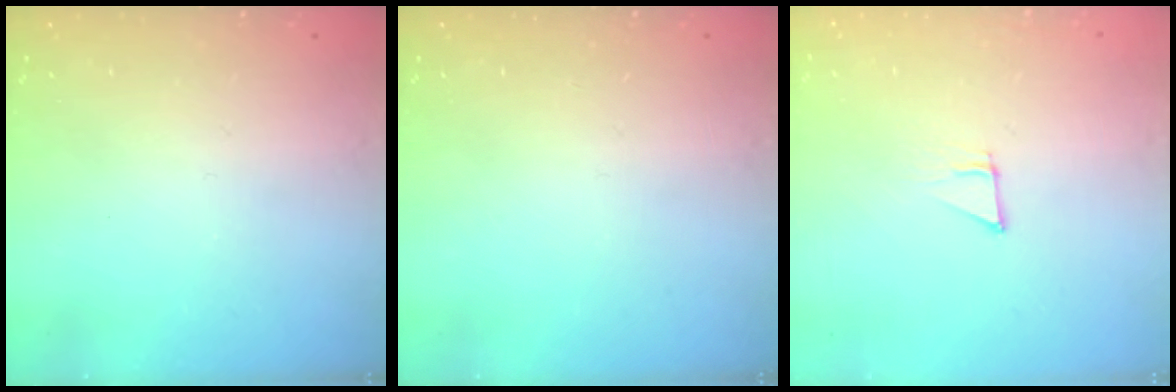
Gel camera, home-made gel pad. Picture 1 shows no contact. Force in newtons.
{"total": 0.0}
{"total": 4.9, "press": 4.9, "slide": 0.3}